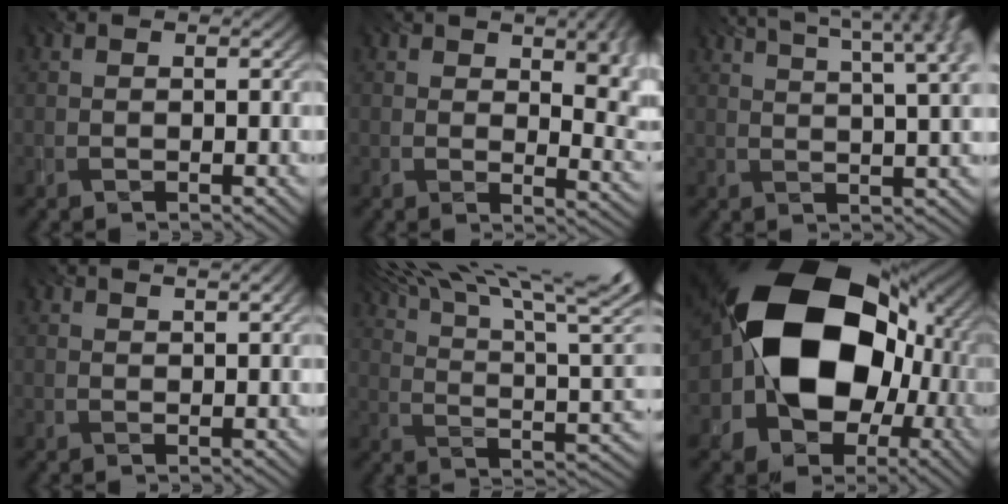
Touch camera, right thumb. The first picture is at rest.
{"total": 9.3, "force": [2.8, 5.3, 7.2], "torque": [-0.097, -0.025, 0.062]}
{"total": 13.2, "force": [8.0, 4.0, 9.7], "torque": [-0.139, 0.030, 0.094]}
{"total": 2.2, "force": [2.0, 0.1, 0.9], "torque": [-0.017, -0.001, 0.034]}
{"total": 20.5, "force": [13.9, 5.5, 14.0], "torque": [-0.222, 0.034, 0.201]}
{"total": 20.5, "force": [0.4, 15.1, 13.8], "torque": [-0.254, -0.028, 0.013]}